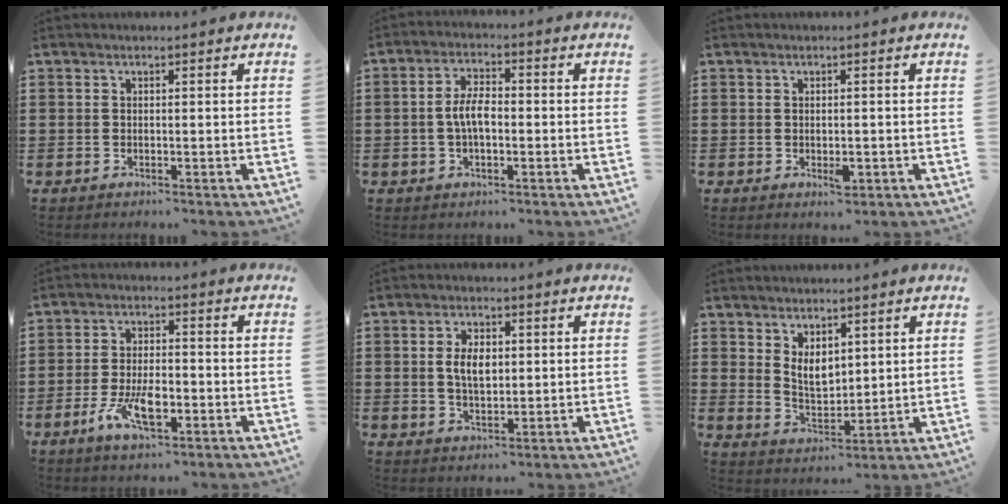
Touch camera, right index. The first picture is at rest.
{"total": 4.9, "force": [-0.6, 2.3, 4.3], "torque": [-0.092, 0.003, -0.016]}
{"total": 1.9, "force": [-0.5, 1.0, 1.6], "torque": [-0.029, 0.001, -0.009]}
{"total": 7.3, "force": [-3.0, 3.0, 6.0], "torque": [-0.129, -0.005, -0.056]}
{"total": 4.7, "force": [0.5, 2.5, 3.9], "torque": [-0.078, 0.005, 0.002]}
{"total": 4.9, "force": [2.6, 2.9, 2.9], "torque": [-0.060, -0.003, 0.047]}